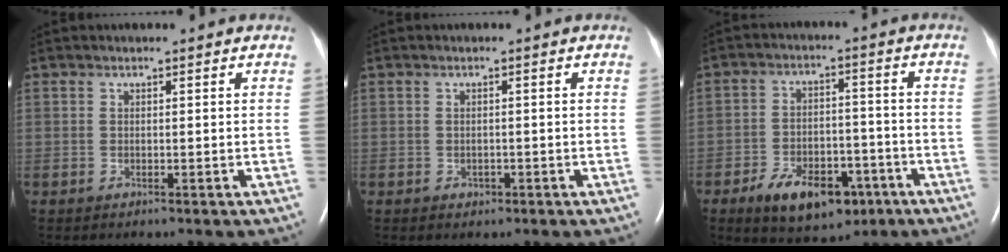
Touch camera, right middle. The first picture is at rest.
{"total": 0.9, "force": [-0.4, 0.7, 0.3], "torque": [0.000, 0.003, -0.004]}
{"total": 11.3, "force": [-6.4, 6.0, 7.1], "torque": [-0.110, 0.006, -0.093]}